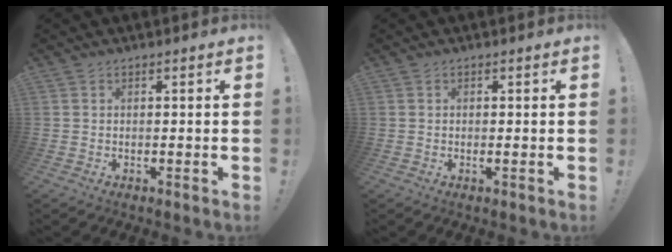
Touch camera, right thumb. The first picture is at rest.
{"total": 1.5, "force": [-0.1, -0.1, 1.4], "torque": [-0.020, -0.006, -0.003]}